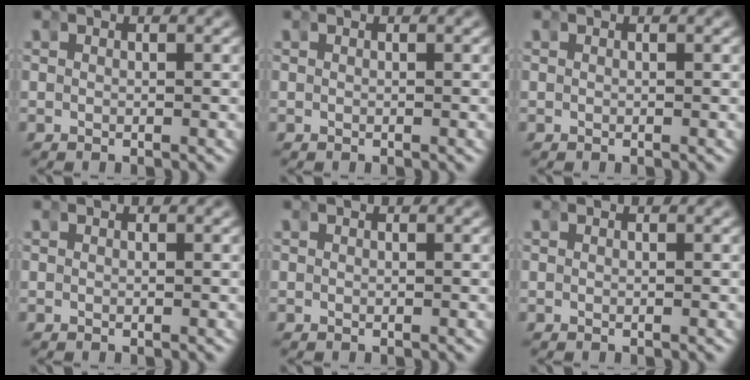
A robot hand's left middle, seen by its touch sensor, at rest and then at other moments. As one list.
[{"total": 0.0}, {"total": 0.0}, {"total": 0.0}, {"total": 0.0}, {"total": 0.0}]